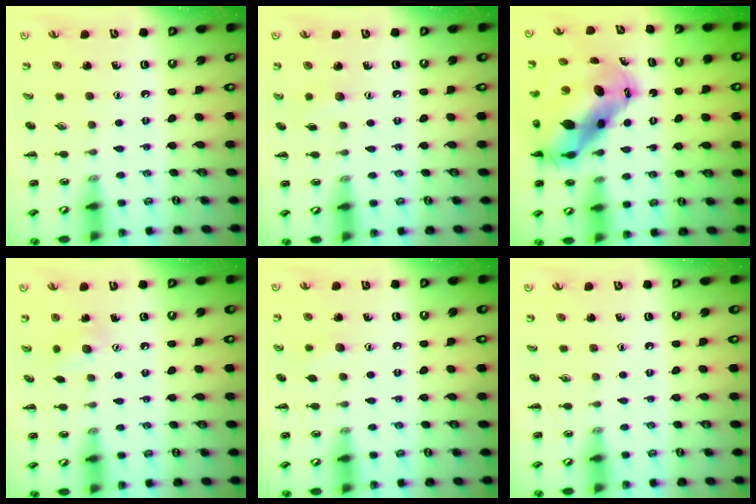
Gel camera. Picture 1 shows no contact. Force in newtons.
{"total": 4.1, "press": 3.9, "slide": 1.1}
{"total": 15.6, "press": 15.1, "slide": 4.0}
{"total": 6.7, "press": 6.5, "slide": 1.4}
{"total": 5.2, "press": 5.1, "slide": 1.2}
{"total": 0.0}